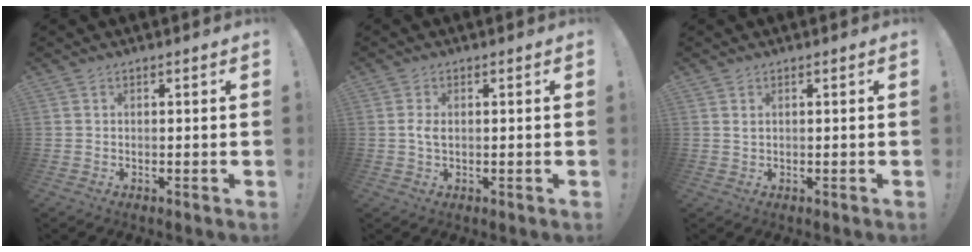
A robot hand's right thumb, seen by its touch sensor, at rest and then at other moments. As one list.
[{"total": 2.3, "force": [-0.3, 1.2, 2.0], "torque": [-0.043, 0.004, -0.008]}, {"total": 0.8, "force": [0.3, 0.3, 0.7], "torque": [-0.015, 0.002, 0.005]}]